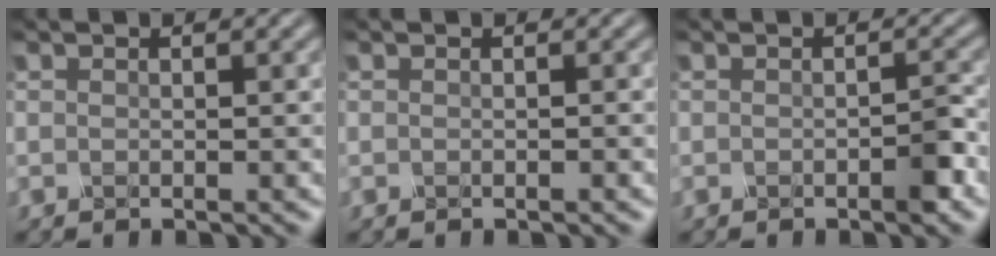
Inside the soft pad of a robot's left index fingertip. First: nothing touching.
{"total": 0.9, "force": [-0.4, 0.4, 0.6], "torque": [0.000, 0.010, -0.010]}
{"total": 1.8, "force": [-1.3, 0.0, 1.3], "torque": [-0.032, 0.003, -0.017]}